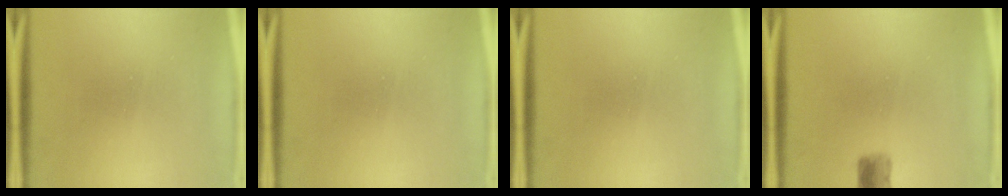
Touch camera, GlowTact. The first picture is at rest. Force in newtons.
{"total": 0.0}
{"total": 0.0}
{"total": 2.4}